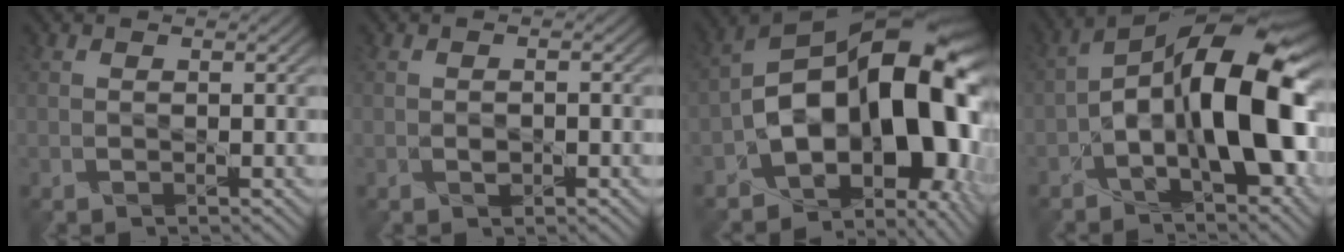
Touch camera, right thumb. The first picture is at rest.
{"total": 1.2, "force": [-0.6, 0.9, 0.6], "torque": [-0.009, -0.001, -0.003]}
{"total": 18.7, "force": [-2.6, 11.6, 14.5], "torque": [-0.214, -0.005, -0.032]}
{"total": 16.4, "force": [-1.9, 7.4, 14.5], "torque": [-0.221, 0.033, -0.042]}